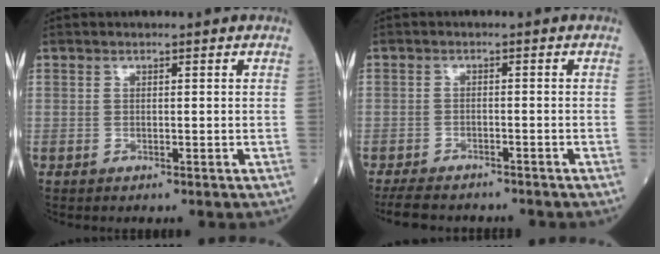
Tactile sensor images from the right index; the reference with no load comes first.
{"total": 6.1, "force": [-5.4, 1.8, 2.0], "torque": [-0.031, -0.009, -0.083]}